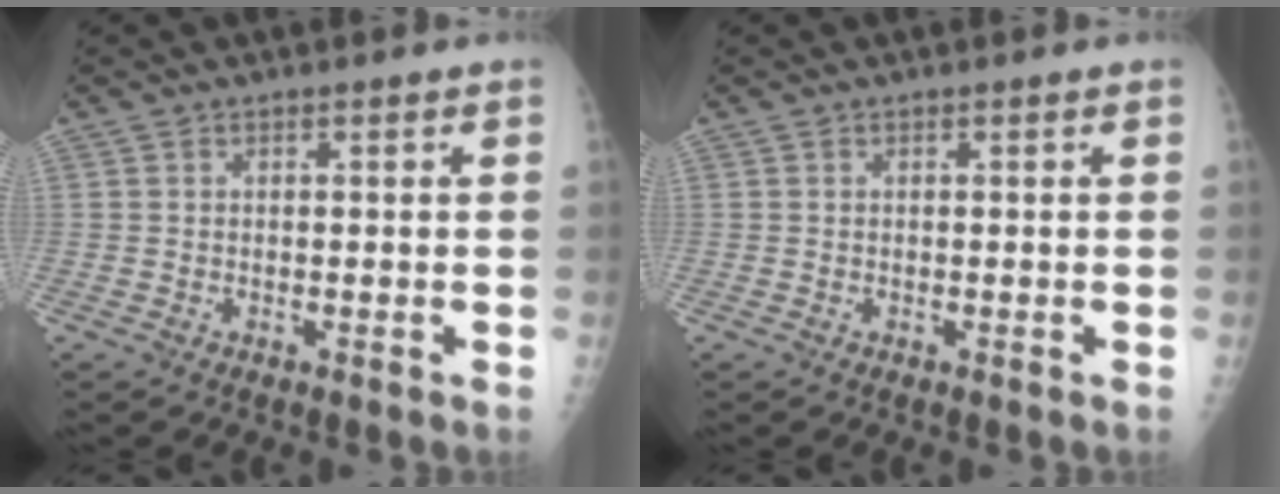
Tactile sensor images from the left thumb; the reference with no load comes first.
{"total": 0.0}